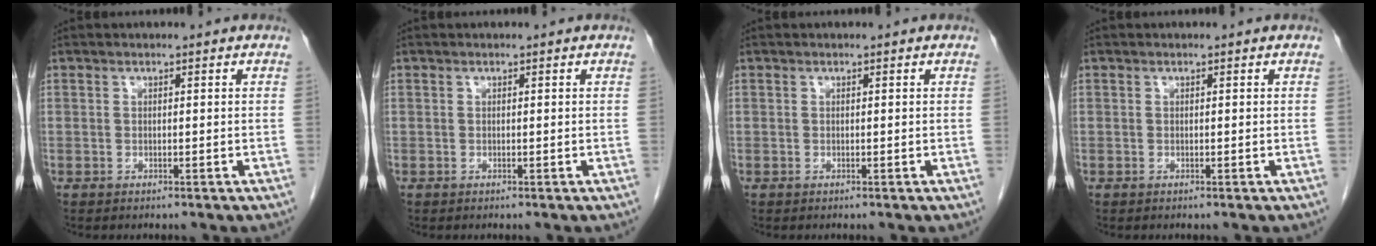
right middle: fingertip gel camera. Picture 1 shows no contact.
{"total": 0.0}
{"total": 0.0}
{"total": 0.0}